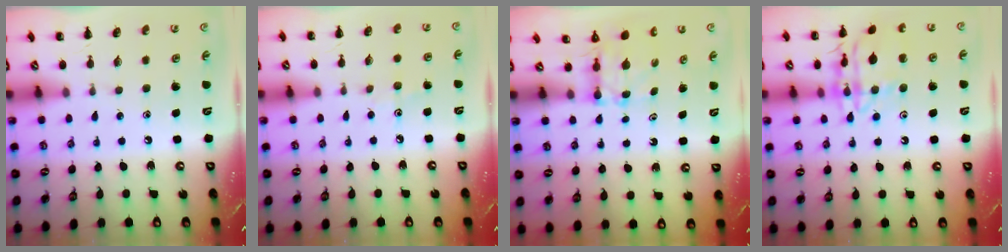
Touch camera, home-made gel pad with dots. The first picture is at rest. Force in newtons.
{"total": 3.4, "press": 3.1, "slide": 1.3}
{"total": 3.0, "press": 2.9, "slide": 1.0}
{"total": 14.8, "press": 14.8, "slide": 0.9}